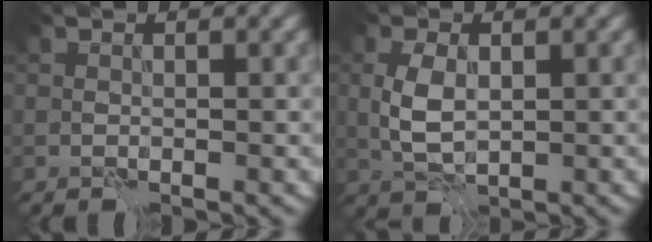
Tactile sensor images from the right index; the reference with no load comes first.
{"total": 3.0, "force": [0.4, 1.7, 2.5], "torque": [-0.059, 0.001, 0.011]}